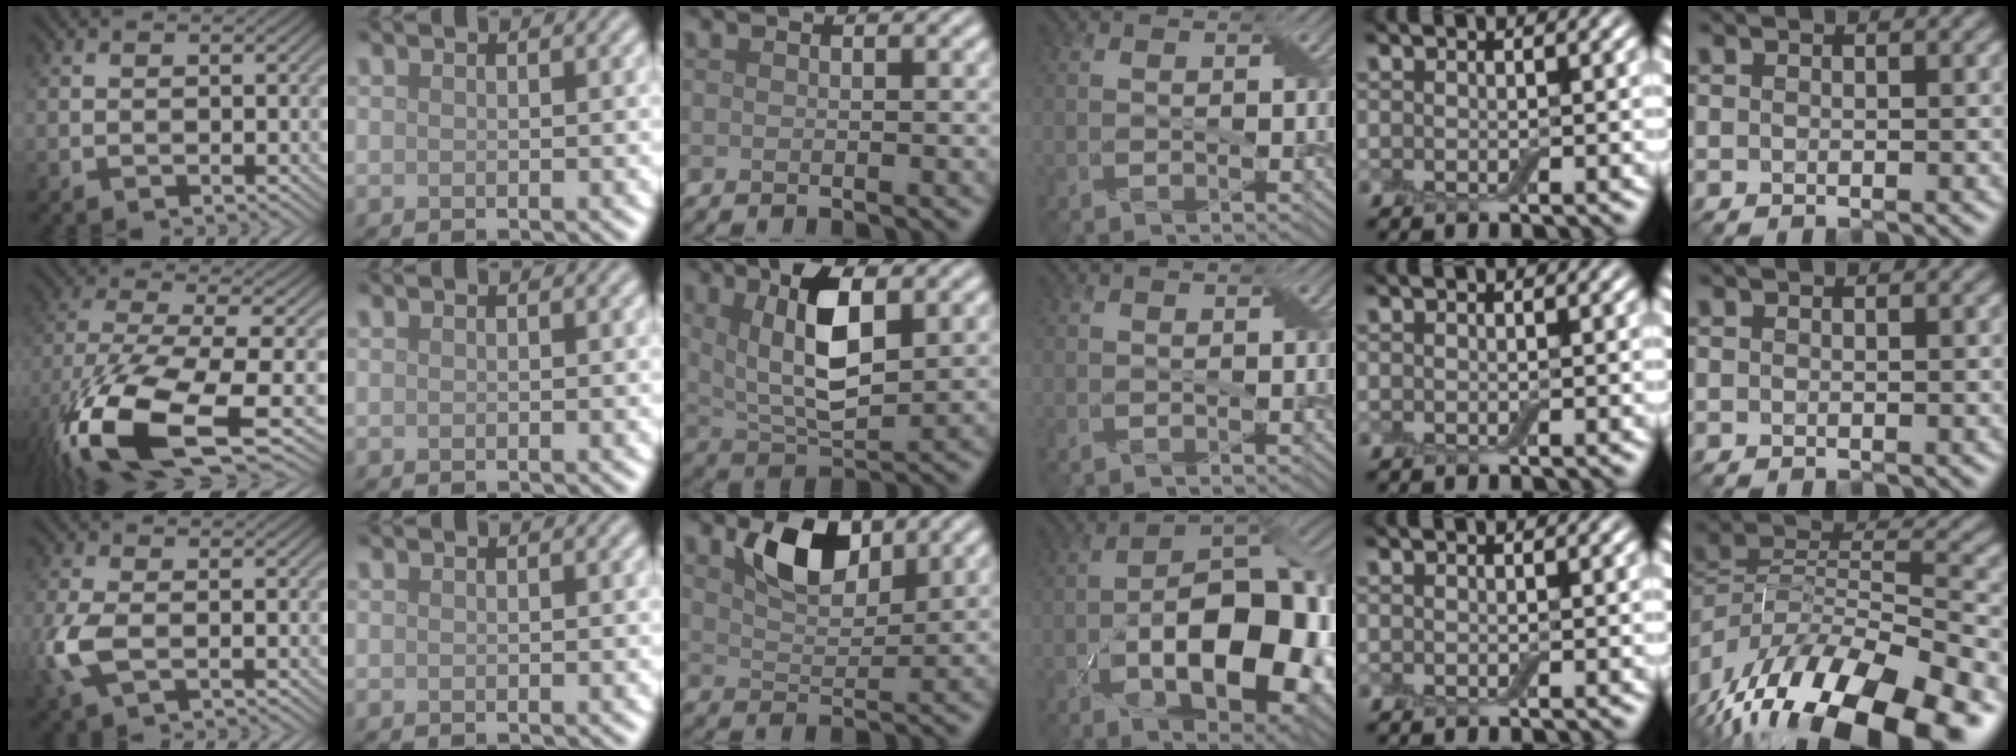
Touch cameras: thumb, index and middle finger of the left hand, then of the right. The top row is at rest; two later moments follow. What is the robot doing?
{"motion": "insert", "object": "airpods case & airpods"}